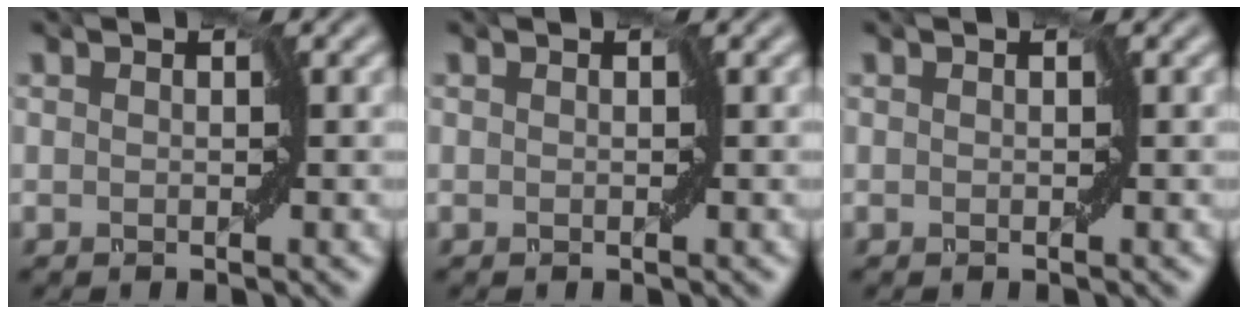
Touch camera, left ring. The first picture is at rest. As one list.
[{"total": 0.0}, {"total": 0.0}]